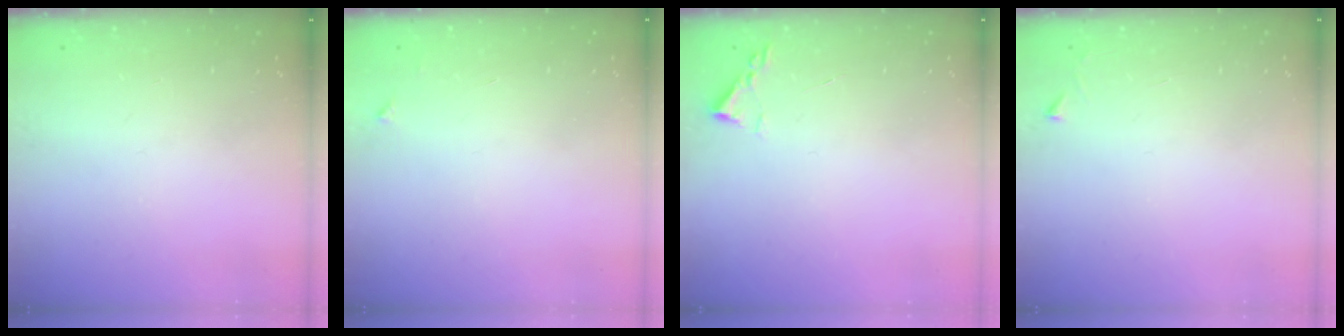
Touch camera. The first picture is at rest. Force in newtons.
{"total": 3.3, "press": 3.3, "slide": 0.4}
{"total": 1.8, "press": 1.7, "slide": 0.2}
{"total": 2.3, "press": 2.3, "slide": 0.4}